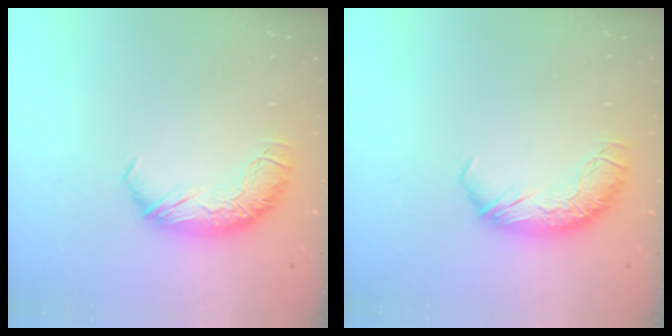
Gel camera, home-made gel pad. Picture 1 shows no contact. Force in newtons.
{"total": 0.0}